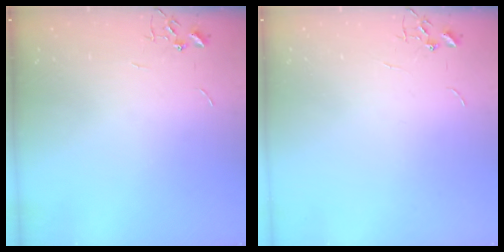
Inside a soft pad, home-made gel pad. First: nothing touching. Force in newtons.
{"total": 0.0}